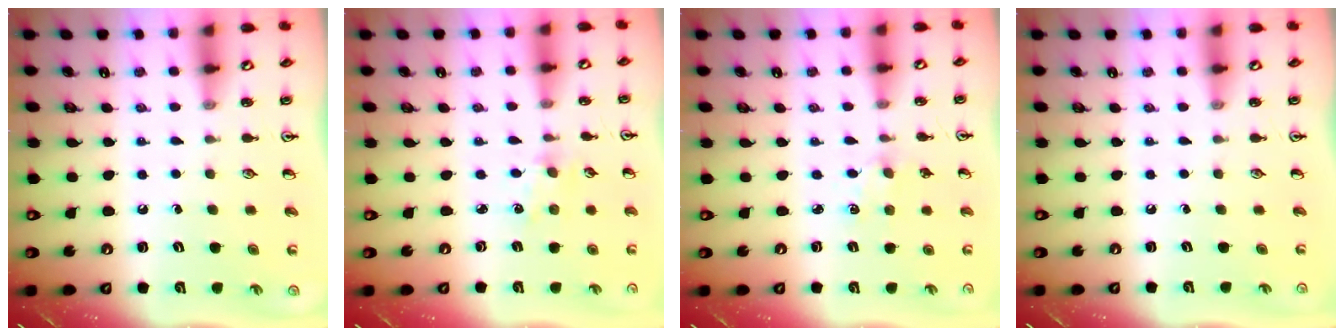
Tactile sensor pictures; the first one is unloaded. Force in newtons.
{"total": 0.9, "press": 0.9, "slide": 0.2}
{"total": 1.2, "press": 1.2, "slide": 0.2}
{"total": 0.0}